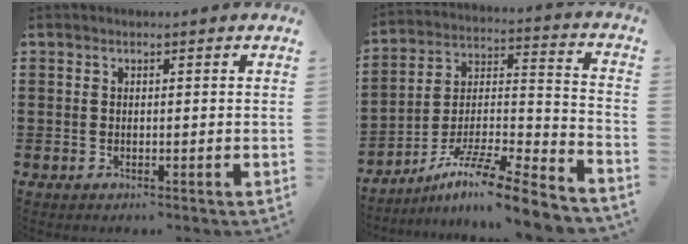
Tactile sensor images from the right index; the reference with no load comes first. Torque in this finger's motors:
{"motor_torque": [0.34, 0.22, 0.36, 0.14]}